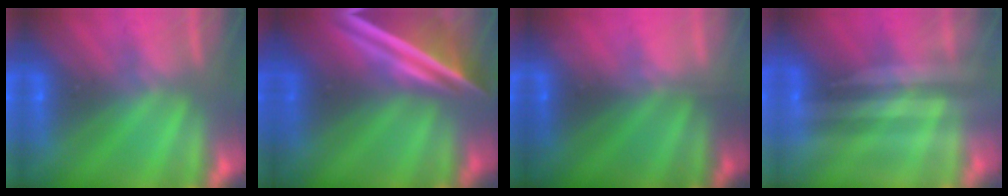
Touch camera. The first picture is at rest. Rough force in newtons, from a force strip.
{"total": 7.5}
{"total": 1.6}
{"total": 2.0}